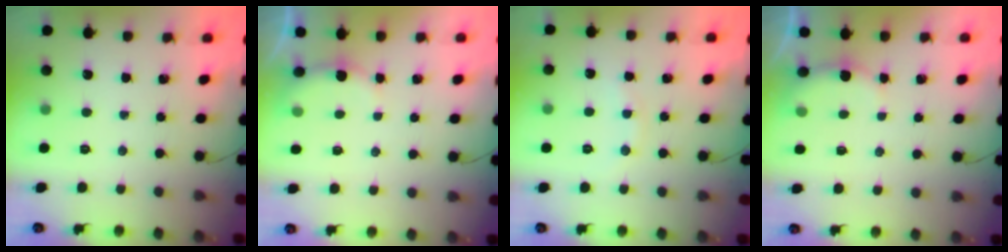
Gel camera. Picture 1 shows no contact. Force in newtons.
{"total": 2.7, "press": 2.6, "slide": 0.6}
{"total": 6.0, "press": 5.8, "slide": 1.2}
{"total": 2.7, "press": 2.6, "slide": 0.6}